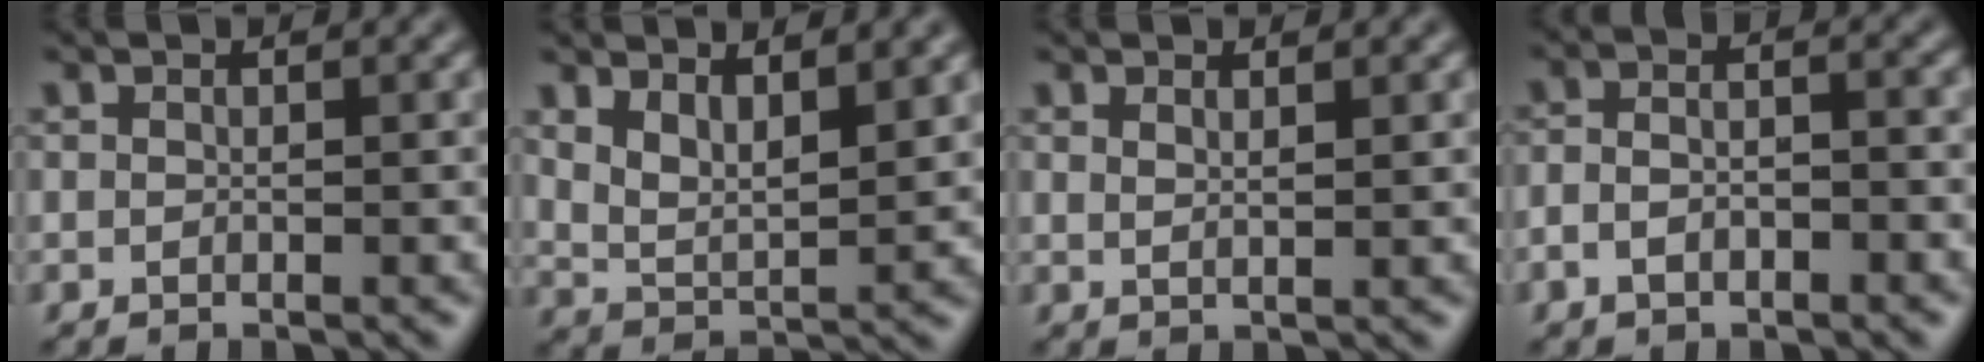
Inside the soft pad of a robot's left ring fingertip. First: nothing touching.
{"total": 4.0, "force": [2.3, 1.6, 2.8], "torque": [-0.061, -0.013, 0.047]}
{"total": 1.3, "force": [0.7, 0.4, 0.9], "torque": [-0.012, -0.002, 0.010]}
{"total": 3.2, "force": [-1.4, 1.5, 2.5], "torque": [-0.045, -0.004, -0.024]}